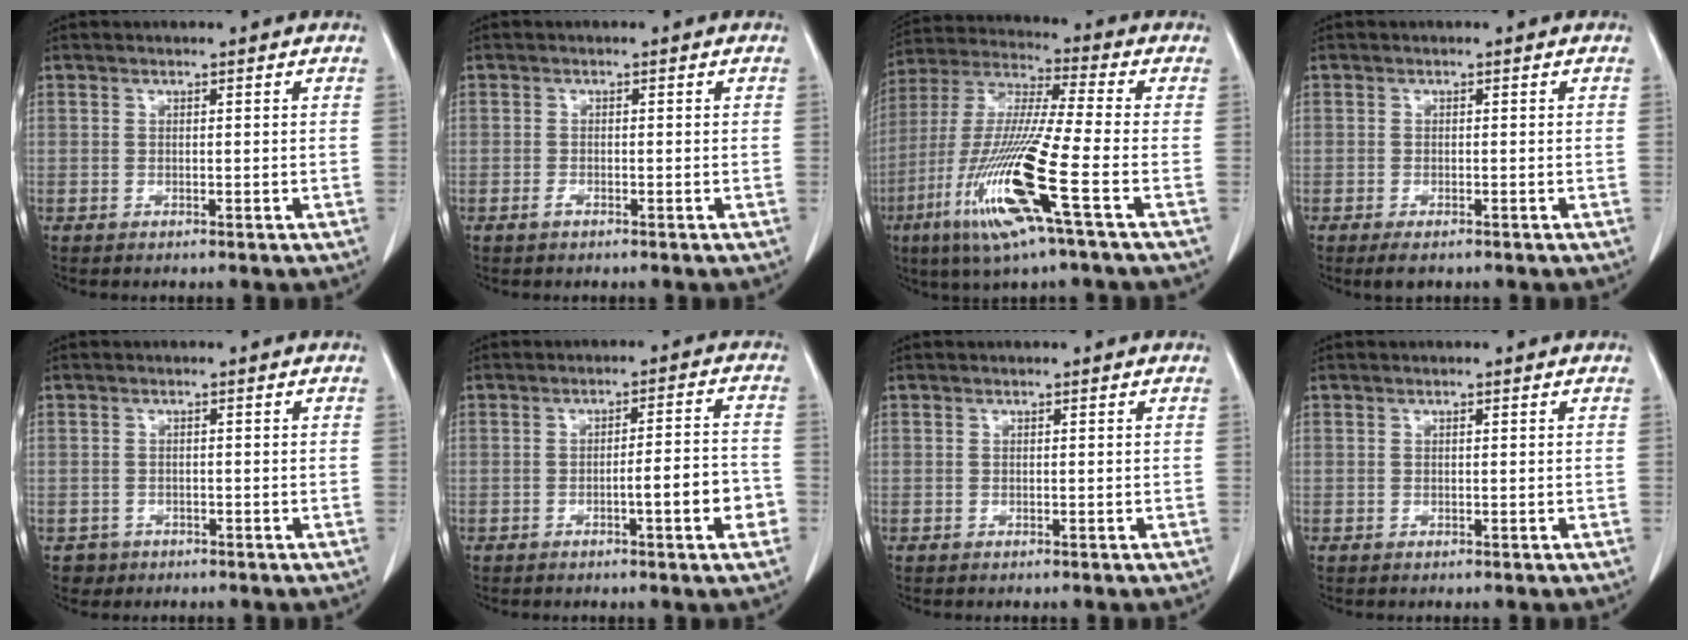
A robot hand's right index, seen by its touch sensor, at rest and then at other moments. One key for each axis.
{"total": 0.9, "fx": -0.6, "fy": 0.3, "fz": 0.6, "tx": -0.010, "ty": 0.001, "tz": -0.010}
{"total": 17.2, "fx": -6.7, "fy": -0.2, "fz": 15.8, "tx": -0.335, "ty": -0.025, "tz": -0.133}
{"total": 2.2, "fx": -1.5, "fy": 0.6, "fz": 1.4, "tx": -0.026, "ty": -0.005, "tz": -0.021}
{"total": 1.9, "fx": -1.0, "fy": 1.5, "fz": -0.3, "tx": 0.001, "ty": 0.008, "tz": -0.018}
{"total": 6.7, "fx": -2.4, "fy": 0.5, "fz": 6.2, "tx": -0.079, "ty": 0.013, "tz": -0.030}
{"total": 0.0}
{"total": 0.0}